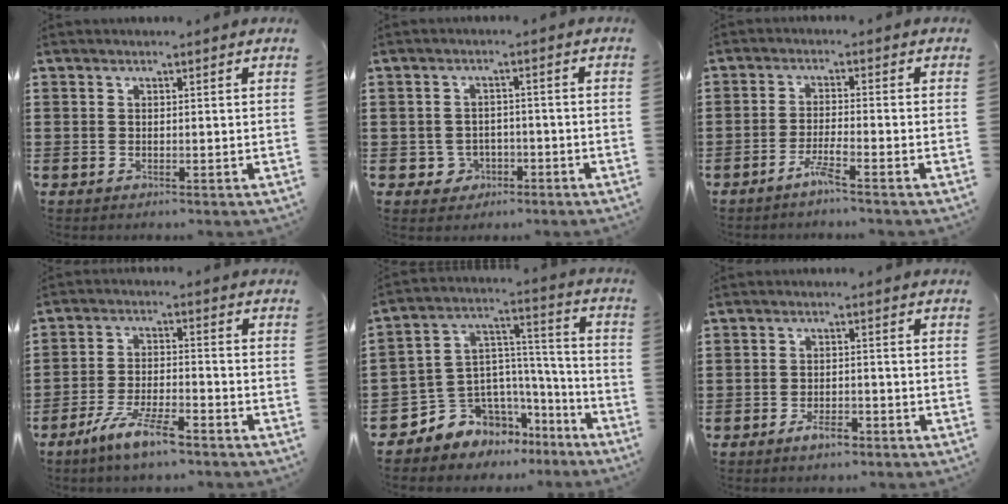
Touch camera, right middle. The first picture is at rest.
{"total": 2.9, "force": [-1.6, 2.3, 0.7], "torque": [-0.021, 0.005, -0.038]}
{"total": 3.5, "force": [-2.6, -0.1, 2.2], "torque": [-0.045, 0.001, -0.051]}
{"total": 7.1, "force": [-5.4, 1.1, 4.4], "torque": [-0.103, -0.005, -0.107]}
{"total": 6.9, "force": [-4.6, 5.2, -0.1], "torque": [-0.036, -0.015, -0.088]}
{"total": 2.9, "force": [-2.2, 1.2, 1.5], "torque": [-0.026, 0.004, -0.042]}